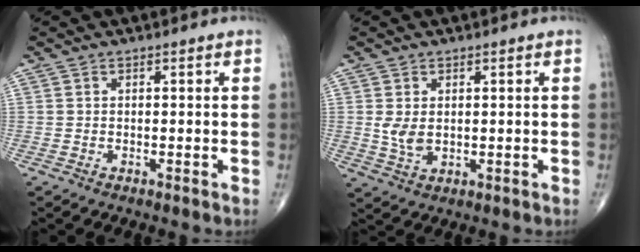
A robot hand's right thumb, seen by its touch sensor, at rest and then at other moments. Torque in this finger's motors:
{"motor_torque": [2.03, 1.83, 0.02, -0.21, 0.02]}